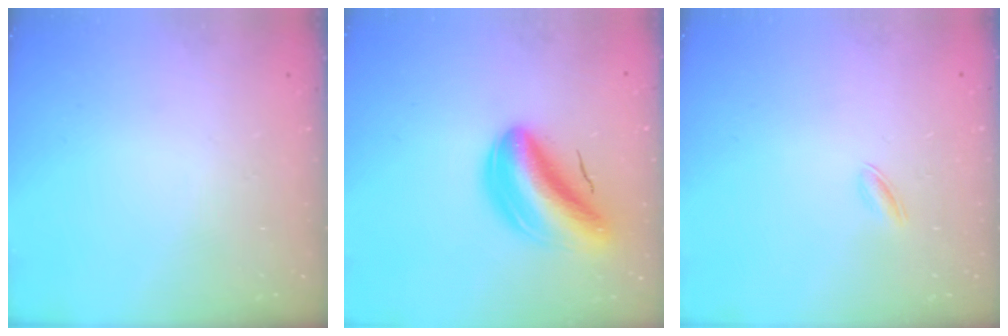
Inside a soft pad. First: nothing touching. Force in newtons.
{"total": 12.7, "press": 12.1, "slide": 3.7}
{"total": 2.3, "press": 2.2, "slide": 0.7}